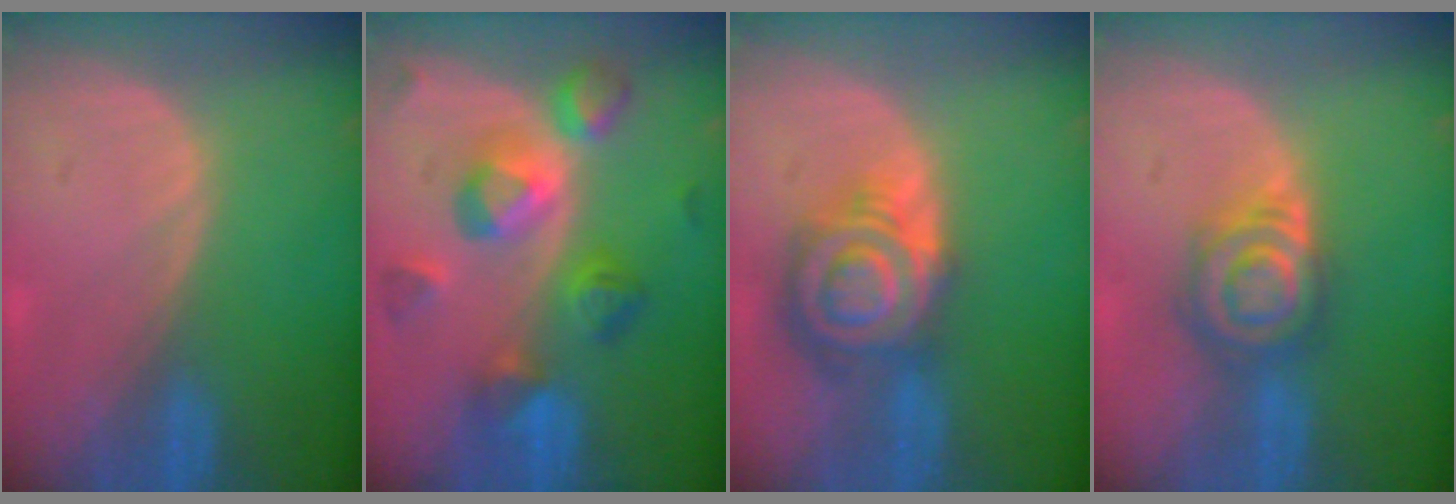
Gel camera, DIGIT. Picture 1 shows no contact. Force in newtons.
{"total": 9.4, "press": 9.4, "slide": 0.6}
{"total": 9.1, "press": 9.0, "slide": 0.5}
{"total": 6.9, "press": 6.5, "slide": 2.5}